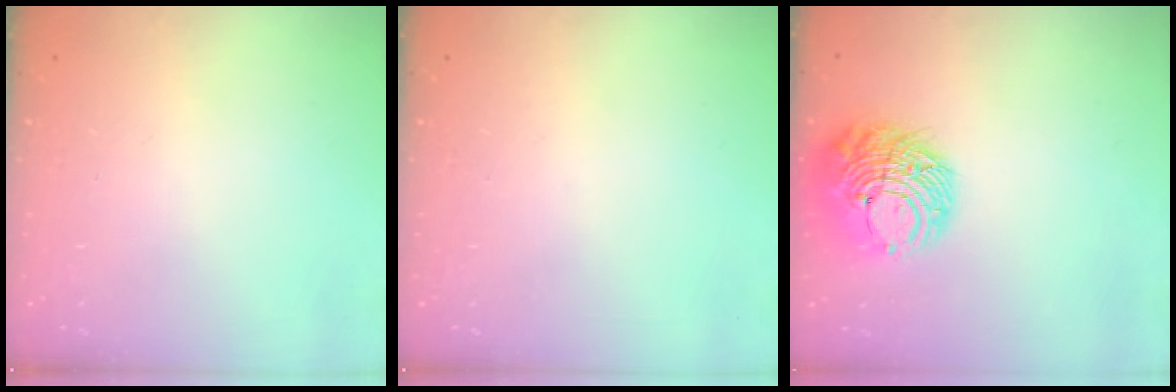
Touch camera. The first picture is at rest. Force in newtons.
{"total": 0.0}
{"total": 12.4, "press": 12.3, "slide": 1.6}